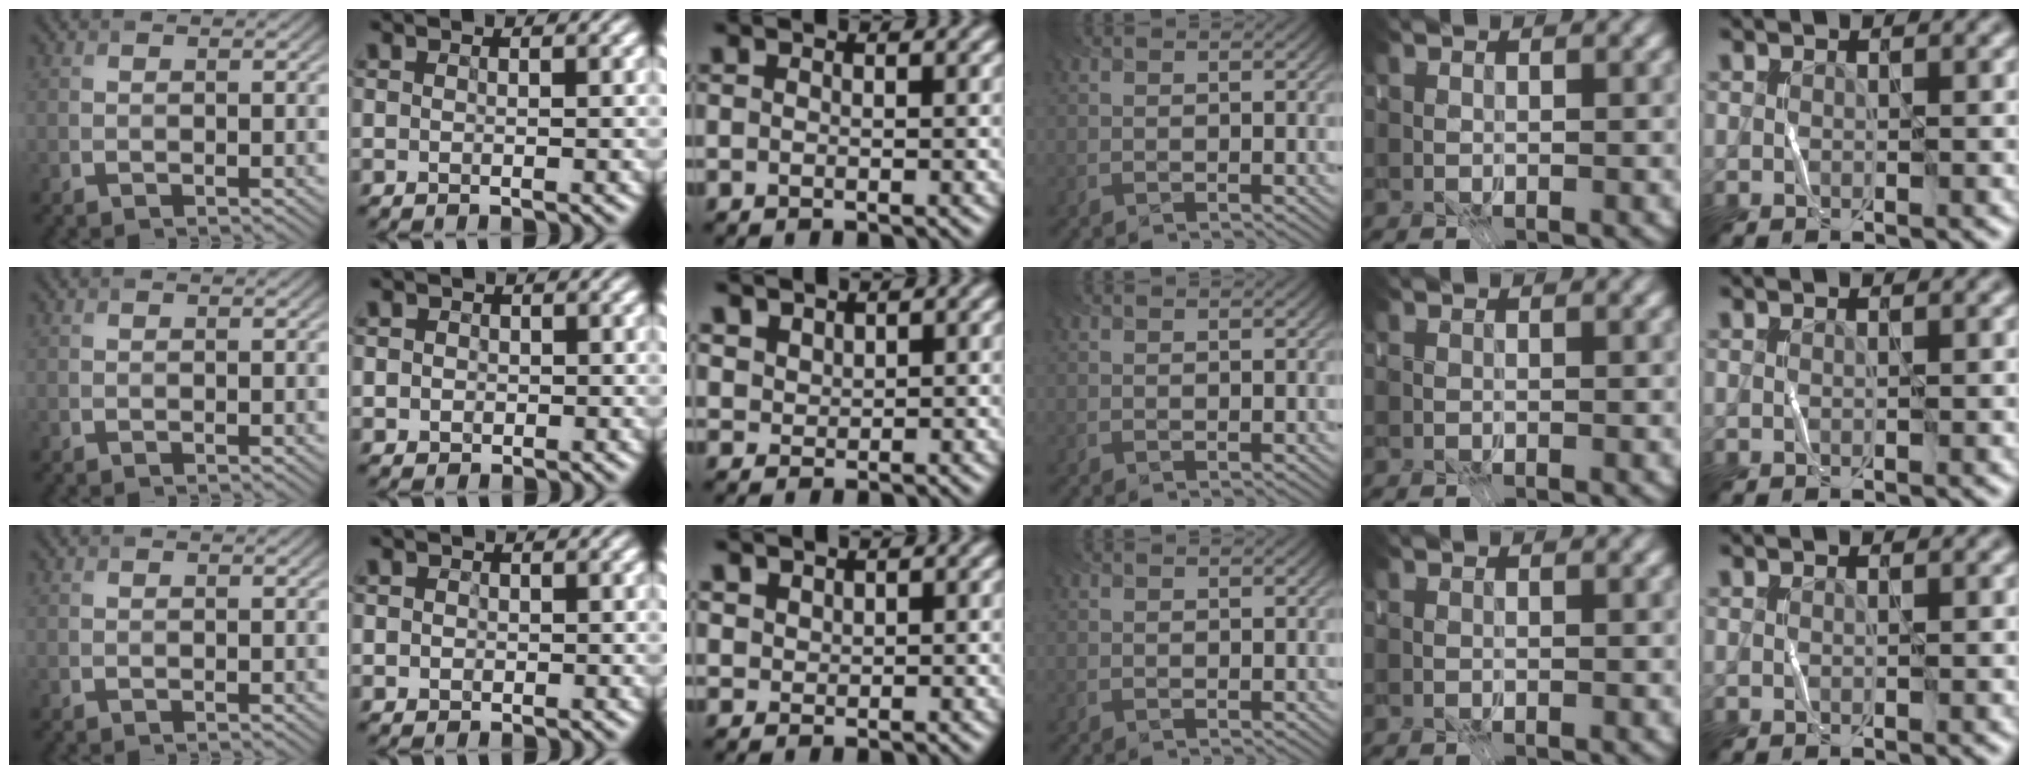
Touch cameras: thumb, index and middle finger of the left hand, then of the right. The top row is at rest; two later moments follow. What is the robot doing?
{"motion": "fold", "object": "receipt paper"}